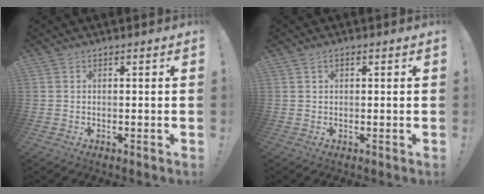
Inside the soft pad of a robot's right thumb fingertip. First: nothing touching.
{"total": 1.2, "force": [0.5, 0.8, 0.8], "torque": [-0.016, 0.004, 0.009]}